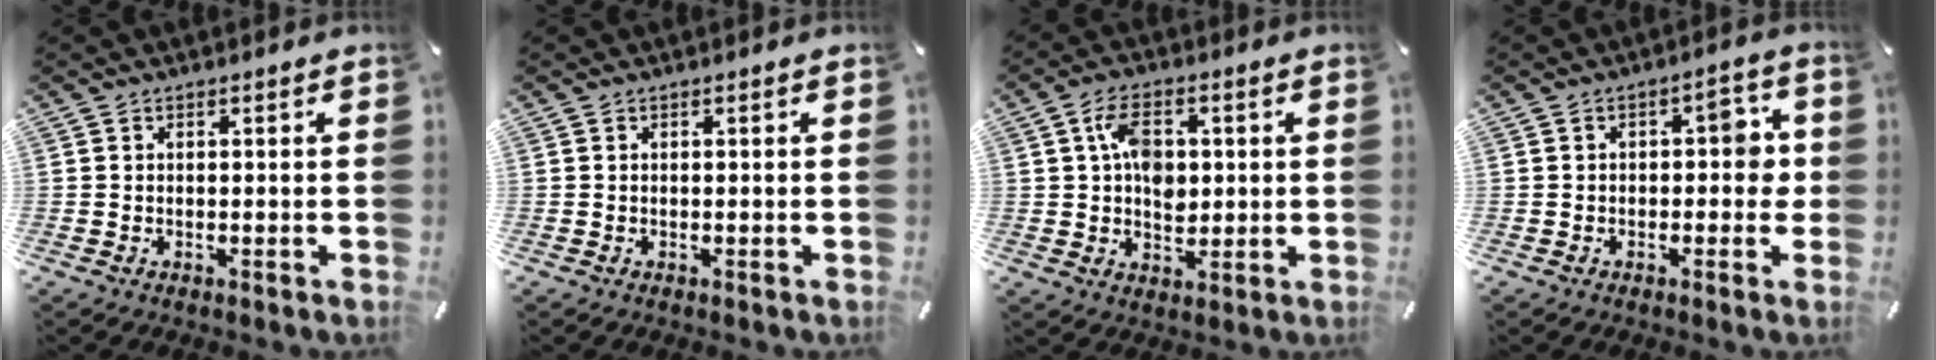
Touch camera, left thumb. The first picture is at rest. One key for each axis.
{"total": 0.0}
{"total": 8.8, "fx": 1.2, "fy": 6.2, "fz": 6.1, "tx": -0.118, "ty": 0.006, "tz": 0.021}
{"total": 5.9, "fx": 0.1, "fy": 3.4, "fz": 4.8, "tx": -0.058, "ty": 0.006, "tz": -0.008}